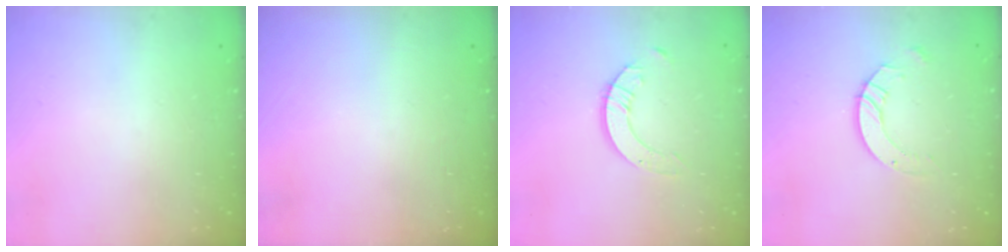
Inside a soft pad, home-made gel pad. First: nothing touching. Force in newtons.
{"total": 0.0}
{"total": 3.5, "press": 3.4, "slide": 0.4}
{"total": 5.0, "press": 5.0, "slide": 0.3}